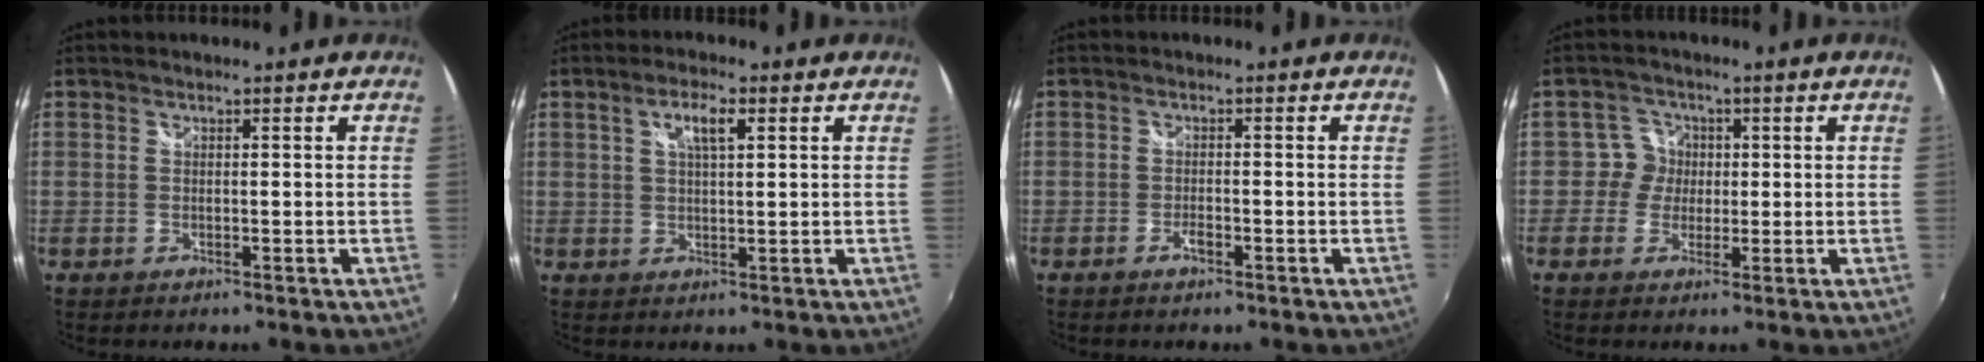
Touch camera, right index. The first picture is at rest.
{"total": 4.3, "force": [1.7, 1.2, 3.8], "torque": [-0.068, 0.006, 0.029]}
{"total": 1.6, "force": [-1.1, 0.5, 1.1], "torque": [-0.026, 0.002, -0.021]}
{"total": 3.7, "force": [-0.1, 3.7, -0.1], "torque": [0.016, 0.009, -0.012]}